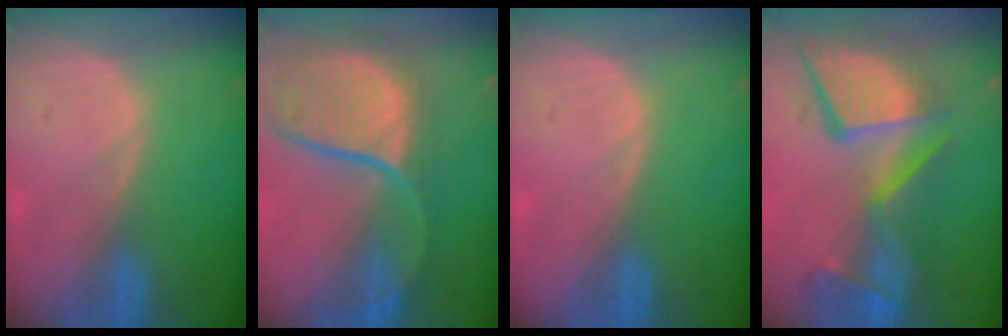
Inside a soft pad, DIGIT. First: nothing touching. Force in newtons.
{"total": 11.8, "press": 9.8, "slide": 6.6}
{"total": 0.0}
{"total": 13.8, "press": 11.1, "slide": 8.1}